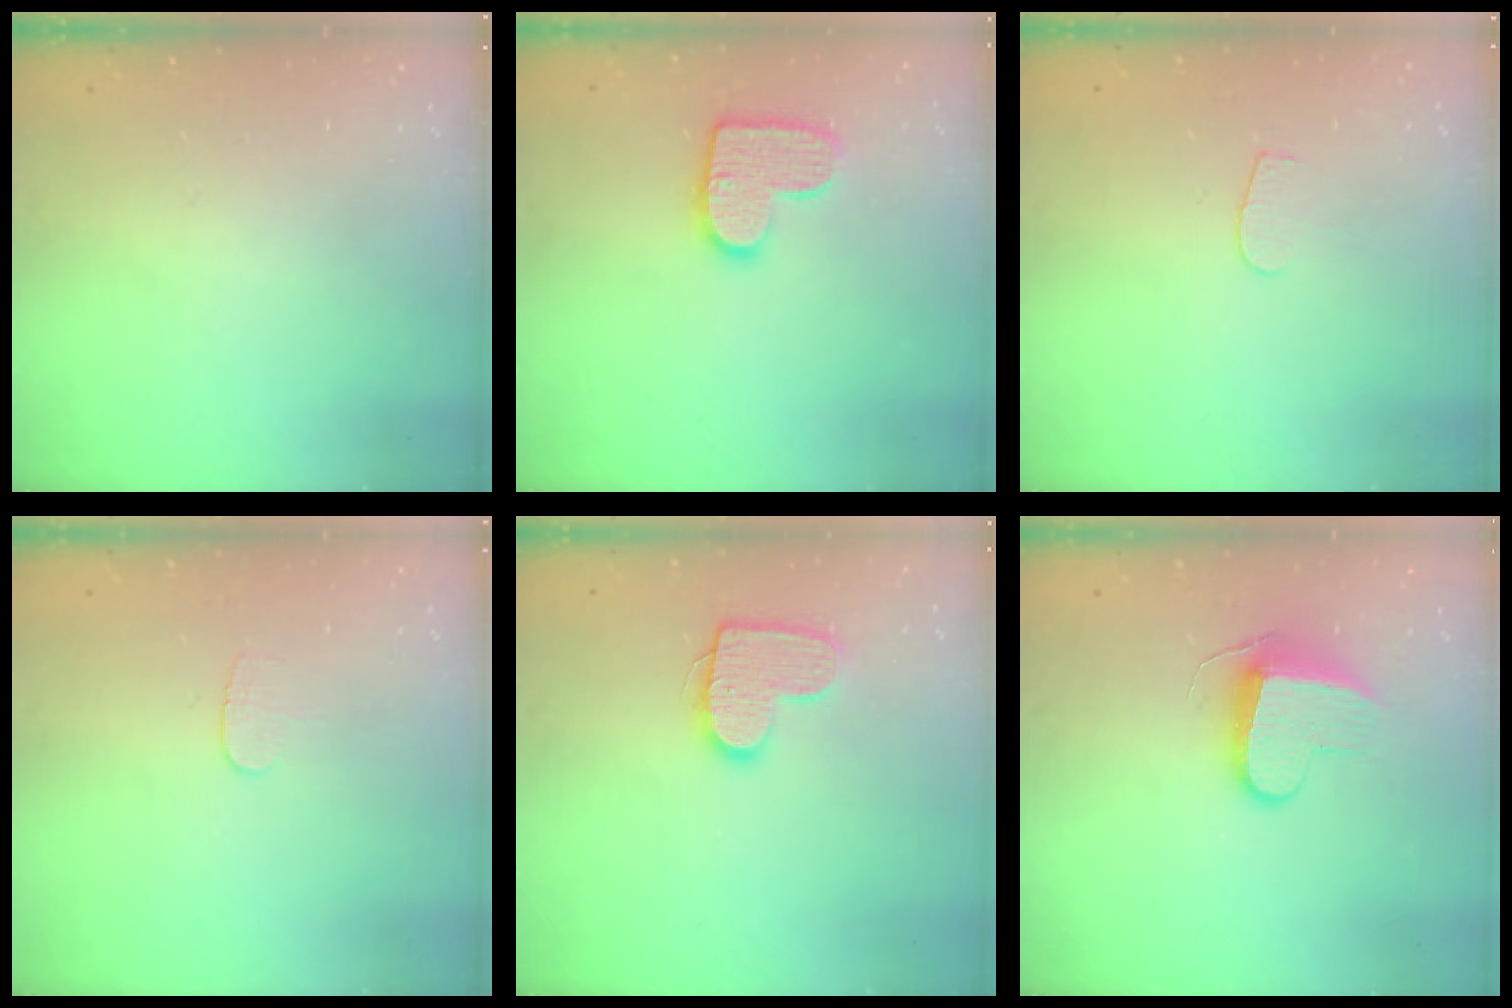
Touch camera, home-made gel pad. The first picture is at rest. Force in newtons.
{"total": 12.5, "press": 12.5, "slide": 0.7}
{"total": 2.6, "press": 2.5, "slide": 0.3}
{"total": 3.7, "press": 3.7, "slide": 0.4}
{"total": 11.8, "press": 11.8, "slide": 0.6}
{"total": 9.6, "press": 9.6, "slide": 0.2}